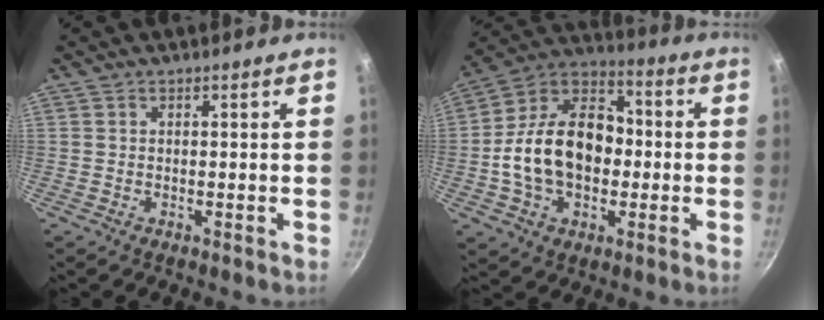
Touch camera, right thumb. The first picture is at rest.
{"total": 19.8, "force": [-1.6, 13.8, 14.1], "torque": [-0.215, 0.047, -0.040]}